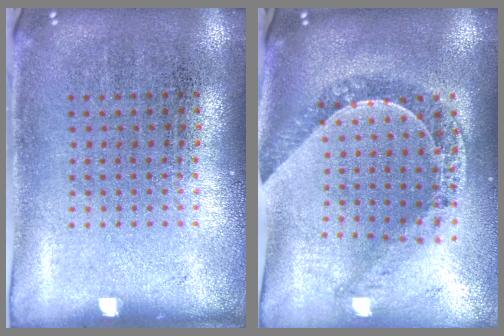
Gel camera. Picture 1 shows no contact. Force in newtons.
{"total": 1.0, "press": 0.9, "slide": 0.2}